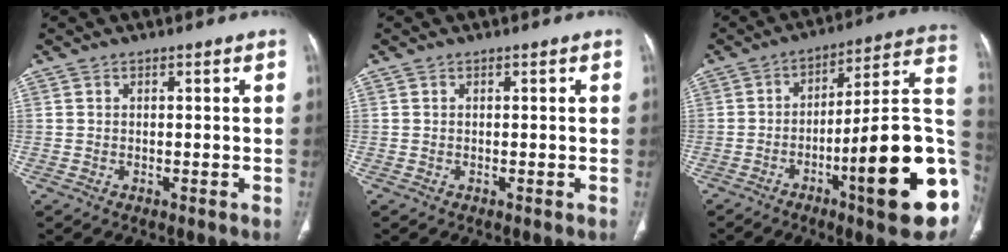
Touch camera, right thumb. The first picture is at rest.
{"total": 0.0}
{"total": 24.6, "force": [-6.9, 5.0, 23.0], "torque": [-0.260, 0.021, -0.097]}